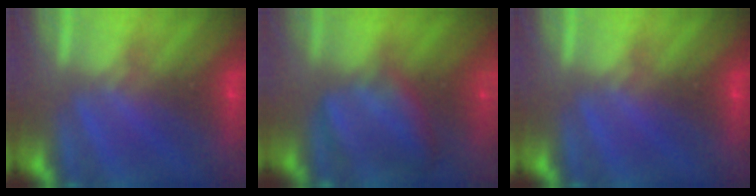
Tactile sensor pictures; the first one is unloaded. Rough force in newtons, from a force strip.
{"total": 9.5}
{"total": 0.0}